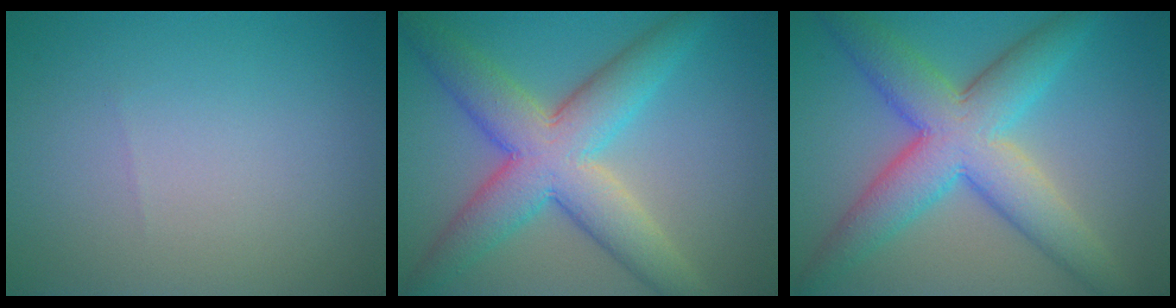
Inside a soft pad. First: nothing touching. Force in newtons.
{"total": 8.7, "press": 8.7, "slide": 0.4}
{"total": 8.5, "press": 8.5, "slide": 0.3}